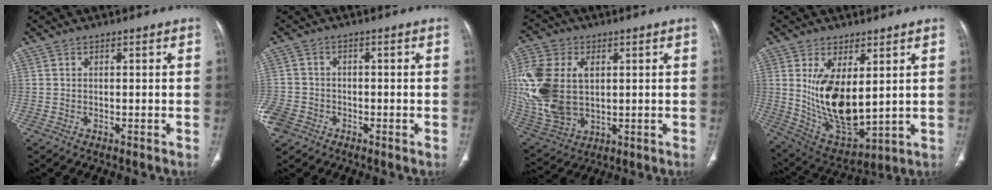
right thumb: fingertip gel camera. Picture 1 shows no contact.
{"total": 6.1, "force": [-3.3, 4.8, 2.0], "torque": [-0.050, 0.017, -0.060]}
{"total": 19.5, "force": [2.2, 13.1, 14.3], "torque": [-0.332, -0.007, 0.056]}
{"total": 15.2, "force": [2.6, 7.5, 12.9], "torque": [-0.219, -0.029, 0.075]}